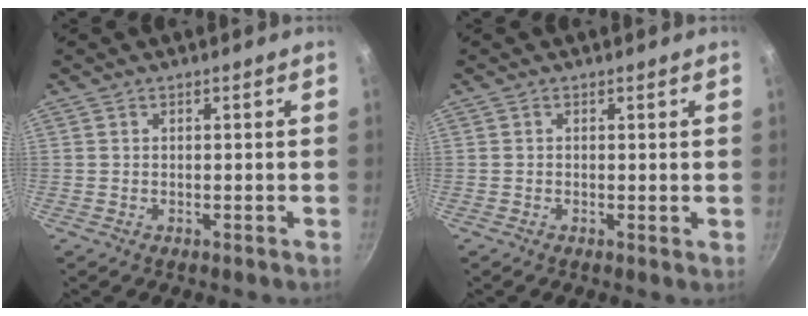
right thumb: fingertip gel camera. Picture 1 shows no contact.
{"total": 0.5, "force": [0.1, 0.2, 0.5], "torque": [-0.008, -0.001, -0.001]}